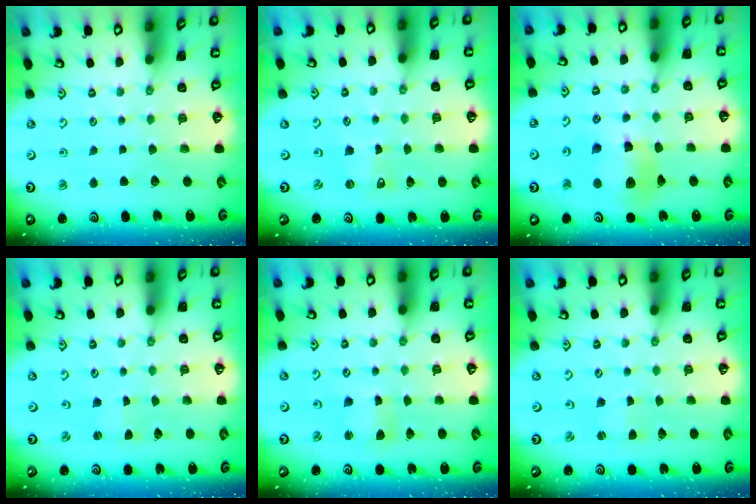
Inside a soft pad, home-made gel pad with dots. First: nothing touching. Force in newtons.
{"total": 0.7, "press": 0.7, "slide": 0.0}
{"total": 11.6, "press": 11.5, "slide": 1.5}
{"total": 0.0}
{"total": 2.7, "press": 2.7, "slide": 0.2}
{"total": 1.1, "press": 1.1, "slide": 0.2}